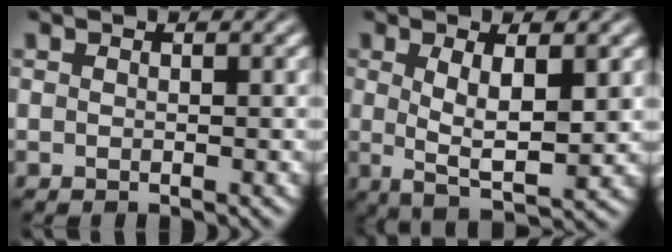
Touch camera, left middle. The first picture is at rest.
{"total": 5.1, "force": [0.6, 1.5, 4.8], "torque": [-0.085, -0.008, 0.009]}